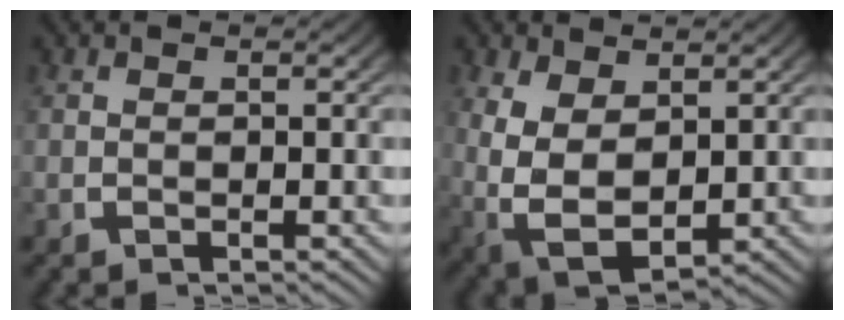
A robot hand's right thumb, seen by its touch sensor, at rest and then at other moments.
{"total": 9.0, "force": [-1.0, 6.8, 5.8], "torque": [-0.163, -0.054, 0.014]}